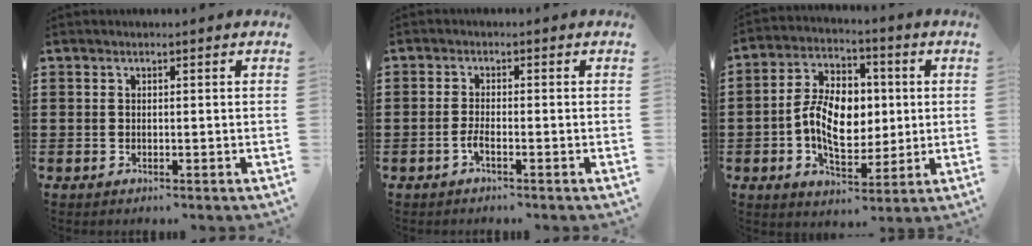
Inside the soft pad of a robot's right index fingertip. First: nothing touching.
{"total": 1.8, "force": [-1.0, 0.3, 1.5], "torque": [-0.035, -0.004, -0.021]}
{"total": 10.3, "force": [-0.2, 6.7, 7.8], "torque": [-0.170, 0.012, -0.009]}